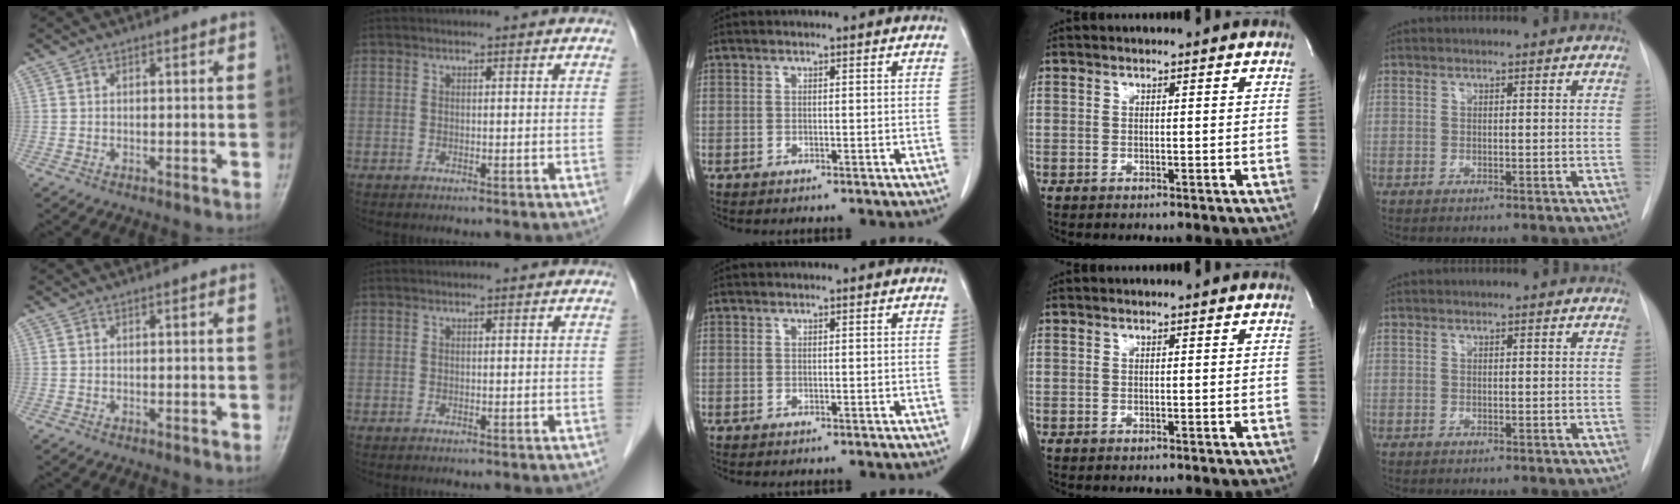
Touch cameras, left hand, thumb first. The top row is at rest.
{}